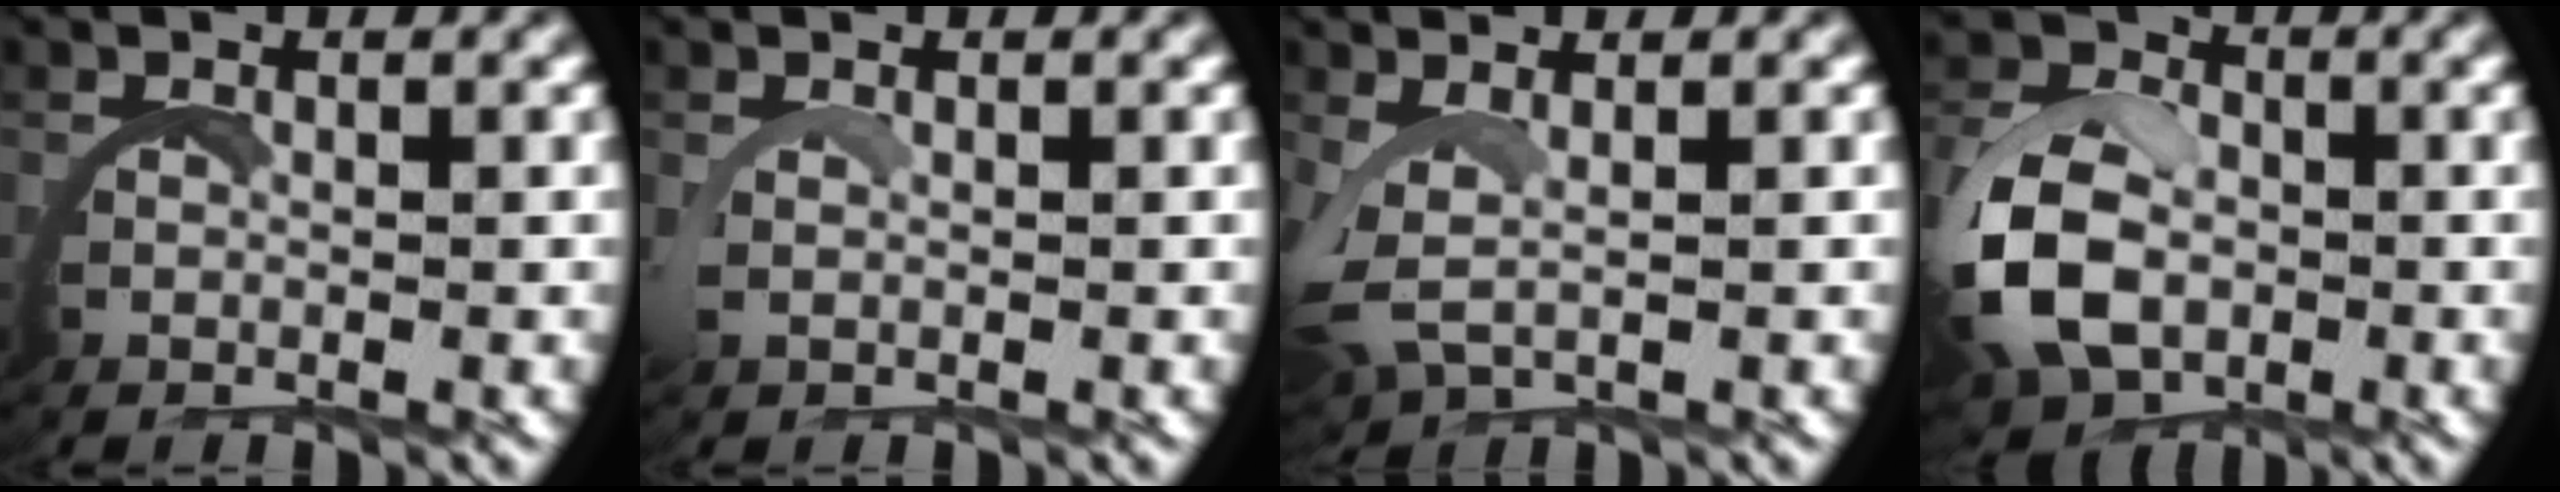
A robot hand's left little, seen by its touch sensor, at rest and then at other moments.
{"total": 0.8, "force": [0.8, -0.1, 0.3], "torque": [-0.014, -0.003, 0.013]}
{"total": 2.8, "force": [1.3, 1.5, 2.0], "torque": [-0.077, -0.019, 0.032]}
{"total": 6.6, "force": [-0.6, 4.9, 4.3], "torque": [-0.108, -0.015, -0.008]}